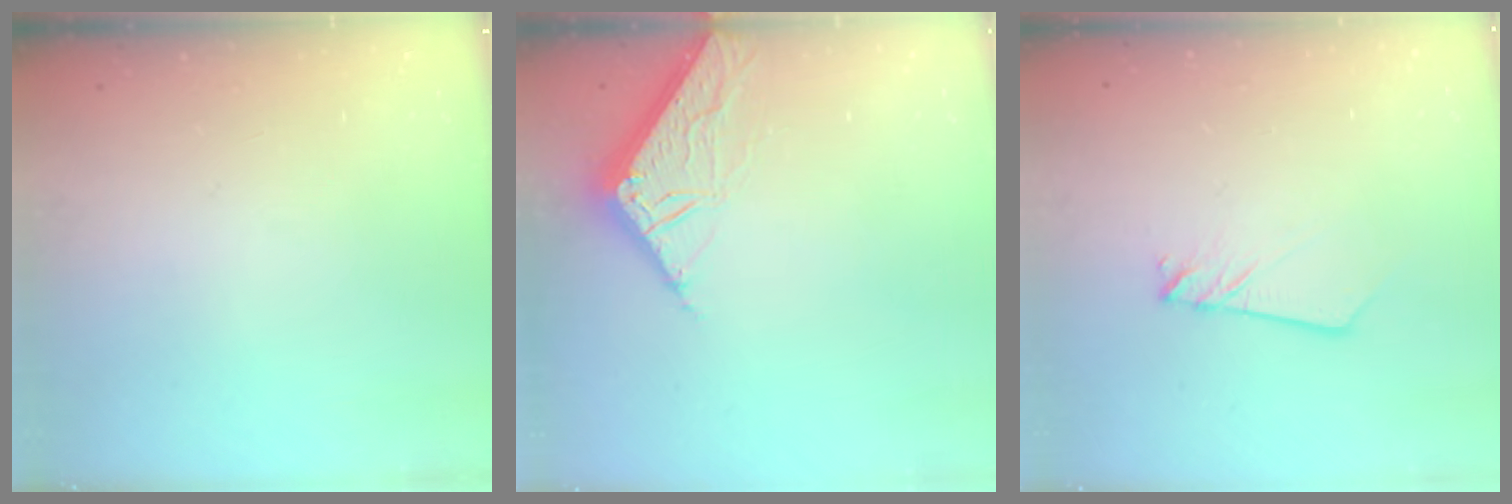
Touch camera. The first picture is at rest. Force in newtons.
{"total": 7.9, "press": 7.8, "slide": 0.4}
{"total": 2.2, "press": 2.2, "slide": 0.2}